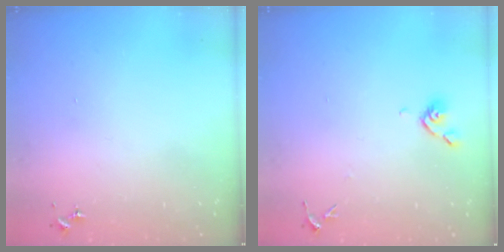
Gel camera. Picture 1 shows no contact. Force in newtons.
{"total": 5.8, "press": 5.8, "slide": 0.7}